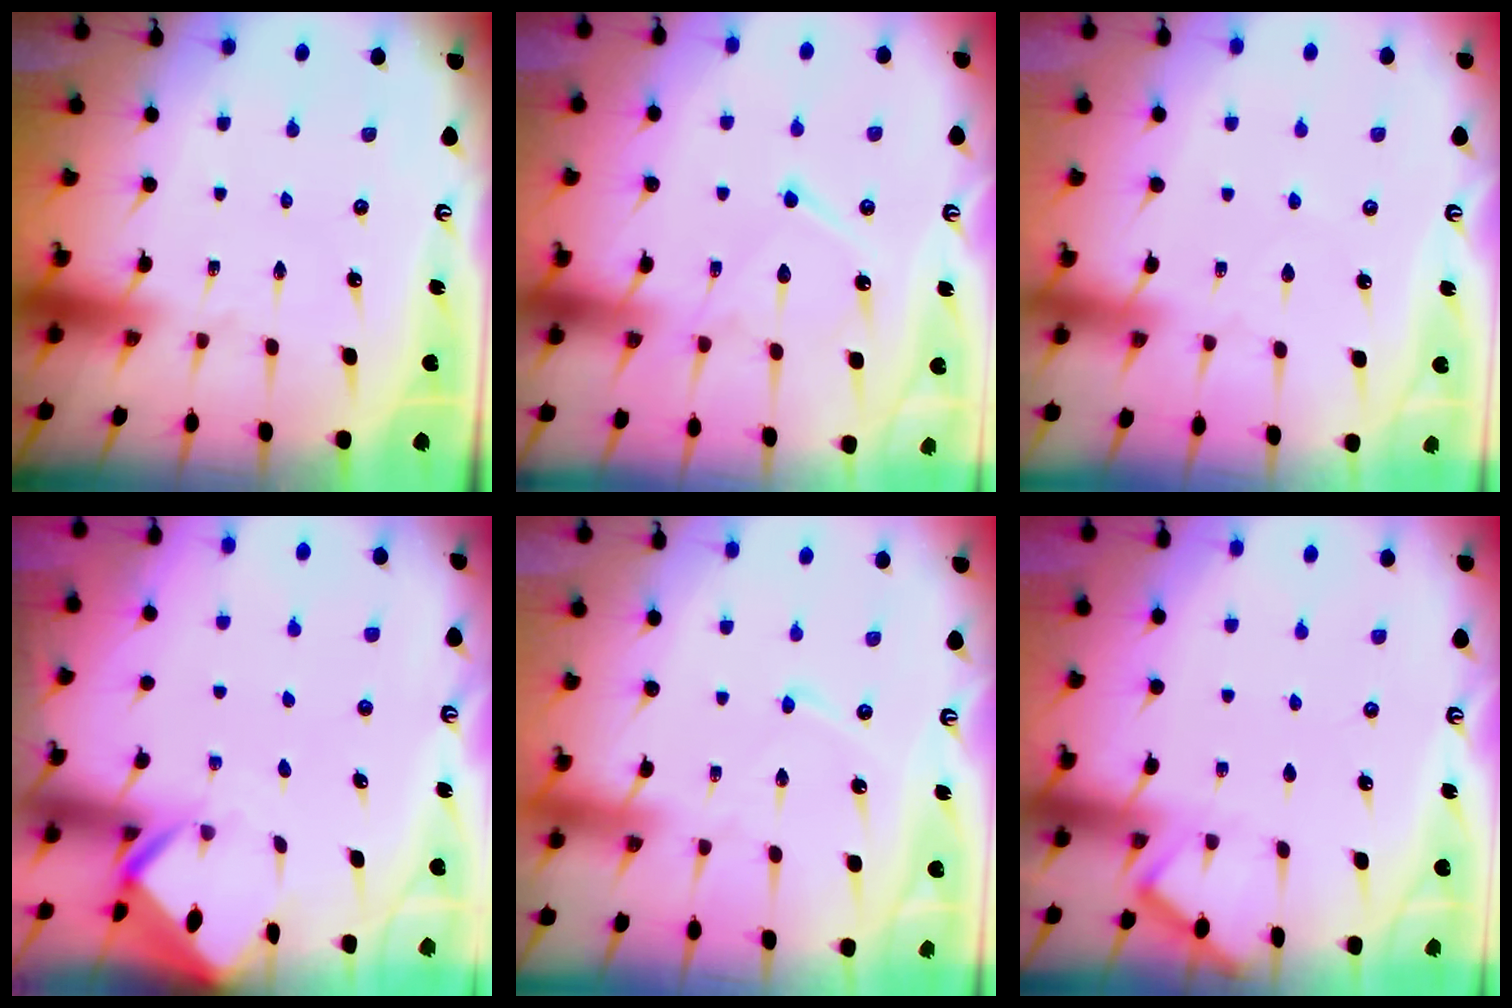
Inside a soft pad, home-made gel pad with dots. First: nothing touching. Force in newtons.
{"total": 11.7, "press": 11.7, "slide": 1.1}
{"total": 2.5, "press": 2.4, "slide": 0.4}
{"total": 2.4, "press": 2.4, "slide": 0.1}
{"total": 2.1, "press": 2.1, "slide": 0.2}
{"total": 2.7, "press": 2.6, "slide": 0.3}